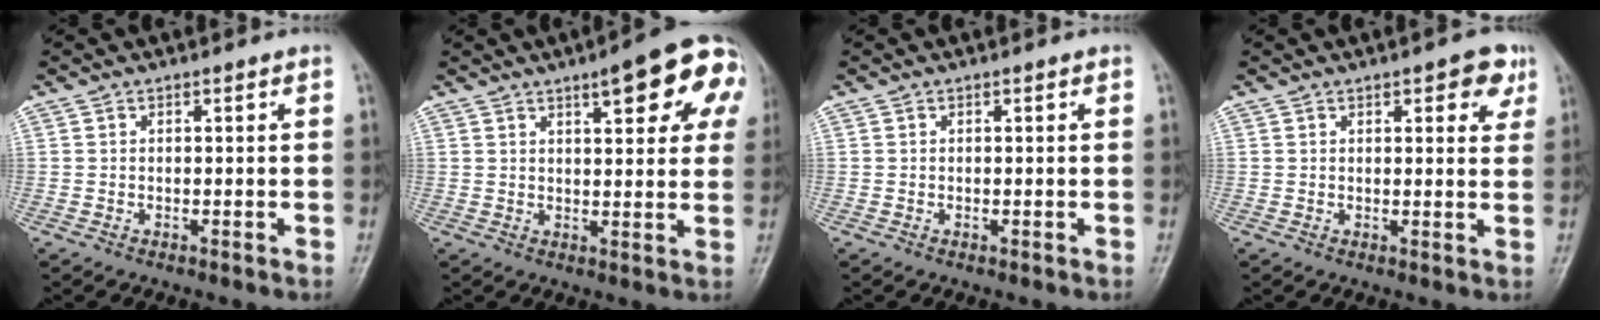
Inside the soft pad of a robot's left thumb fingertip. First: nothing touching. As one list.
[{"total": 14.8, "force": [6.5, 5.0, 12.3], "torque": [-0.121, -0.002, 0.074]}, {"total": 0.5, "force": [0.0, 0.2, 0.5], "torque": [-0.006, 0.007, 0.003]}, {"total": 5.5, "force": [2.8, 2.3, 4.1], "torque": [-0.024, -0.008, 0.027]}]